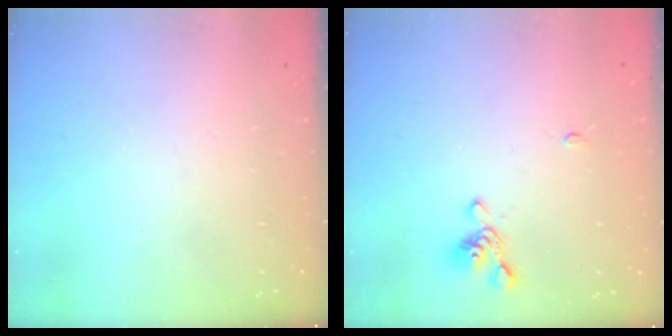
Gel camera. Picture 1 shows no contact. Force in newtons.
{"total": 2.6, "press": 2.5, "slide": 0.9}